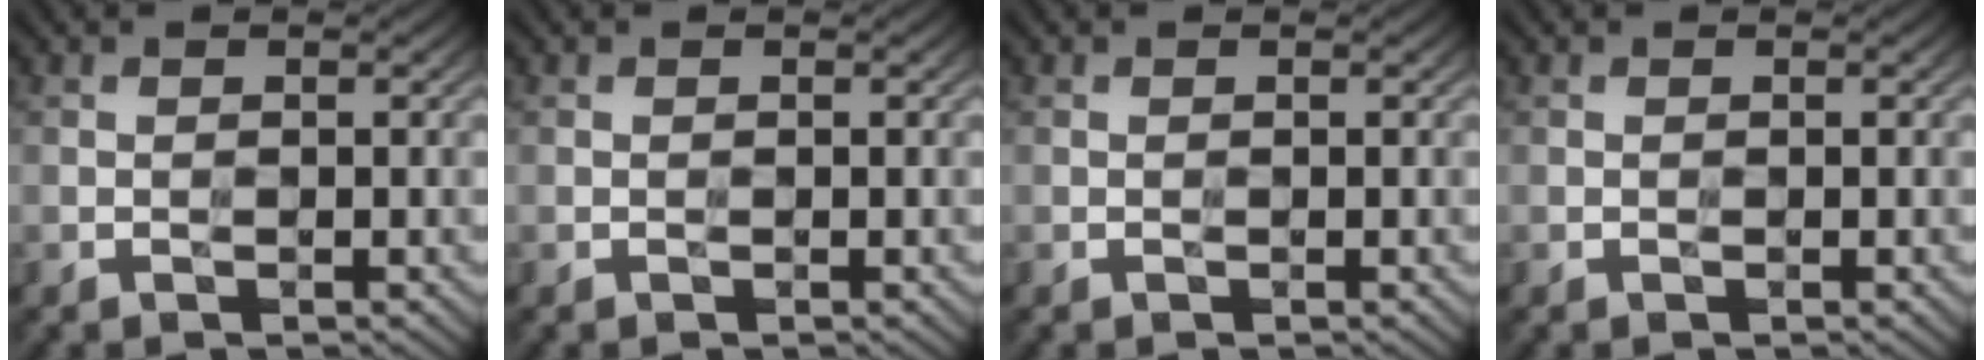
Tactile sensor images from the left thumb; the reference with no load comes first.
{"total": 0.0}
{"total": 0.0}
{"total": 0.0}